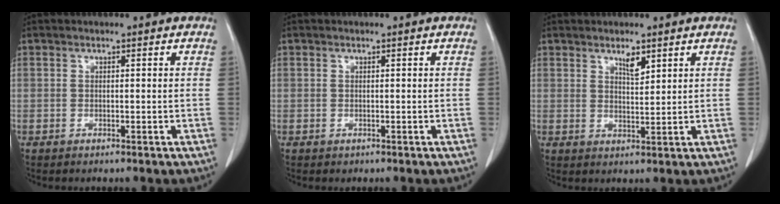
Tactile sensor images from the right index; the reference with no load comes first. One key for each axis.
{"total": 0.0}
{"total": 2.7, "fx": 1.9, "fy": 0.6, "fz": 1.8, "tx": -0.034, "ty": -0.004, "tz": 0.036}